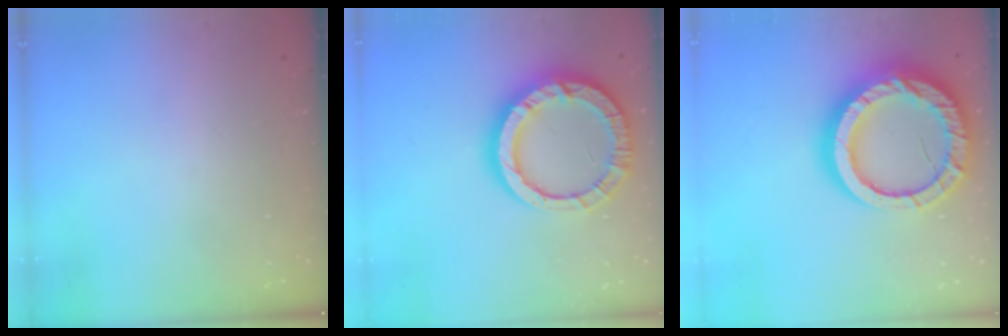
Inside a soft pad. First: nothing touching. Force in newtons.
{"total": 17.5, "press": 17.4, "slide": 1.5}
{"total": 25.1, "press": 25.0, "slide": 2.5}